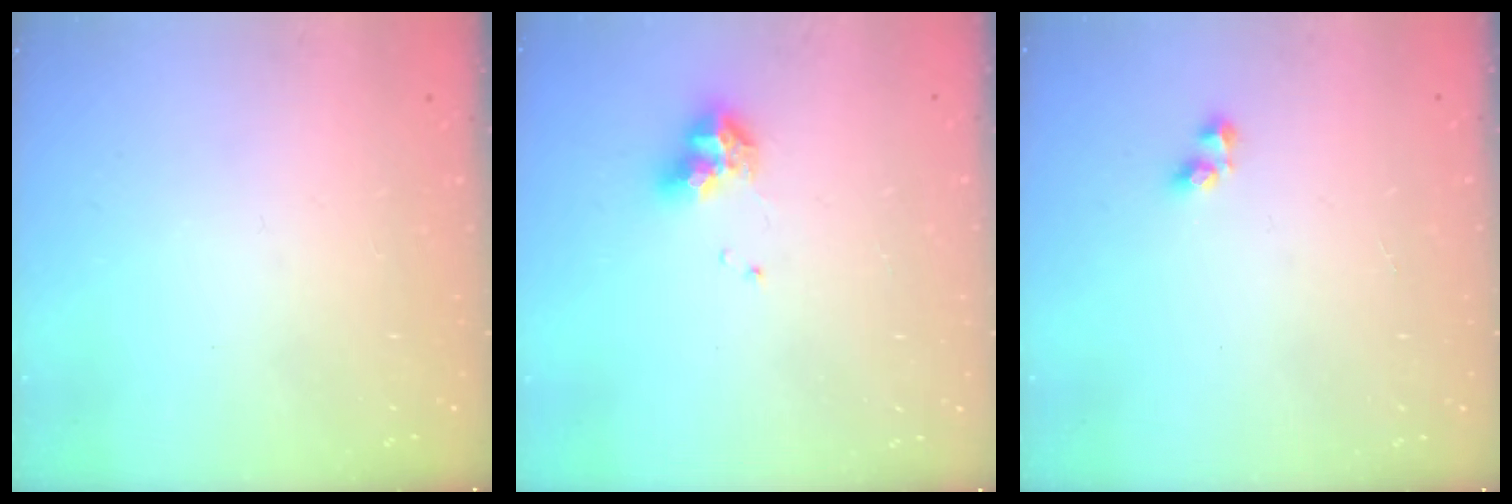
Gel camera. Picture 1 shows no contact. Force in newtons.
{"total": 7.6, "press": 7.5, "slide": 0.8}
{"total": 3.5, "press": 3.4, "slide": 0.4}